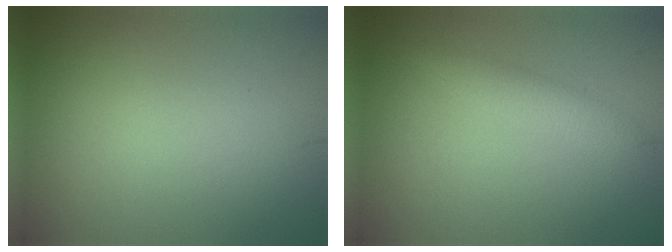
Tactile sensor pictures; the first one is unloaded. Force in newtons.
{"total": 2.0, "press": 2.0, "slide": 0.1}